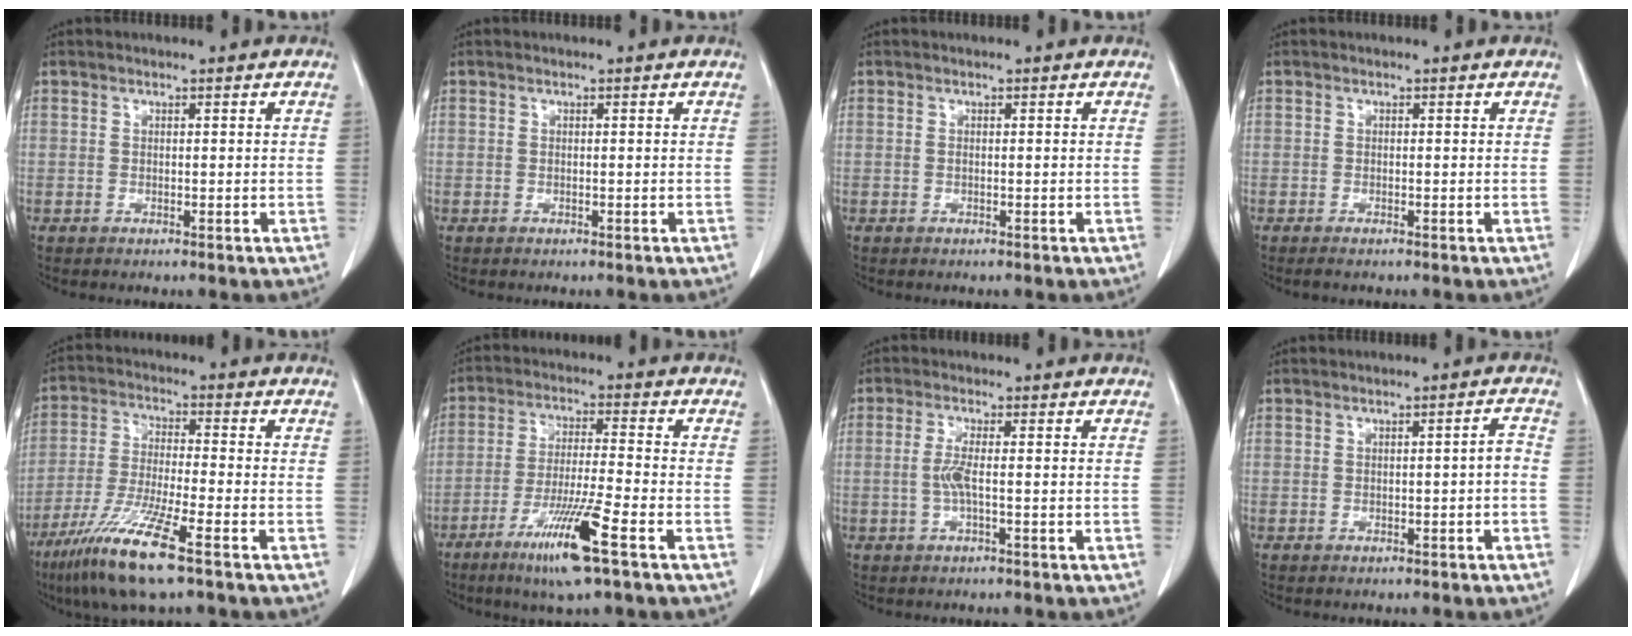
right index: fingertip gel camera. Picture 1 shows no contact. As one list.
[{"total": 0.0}, {"total": 0.0}, {"total": 0.7, "force": [-0.6, 0.0, 0.4], "torque": [-0.007, -0.001, -0.007]}, {"total": 11.8, "force": [-7.1, 0.3, 9.4], "torque": [-0.196, -0.034, -0.136]}, {"total": 10.8, "force": [-5.8, -0.6, 9.1], "torque": [-0.174, -0.026, -0.107]}, {"total": 2.8, "force": [-0.4, 0.0, 2.7], "torque": [-0.063, -0.002, -0.010]}, {"total": 1.7, "force": [-0.6, 0.2, 1.5], "torque": [-0.018, 0.002, -0.009]}]